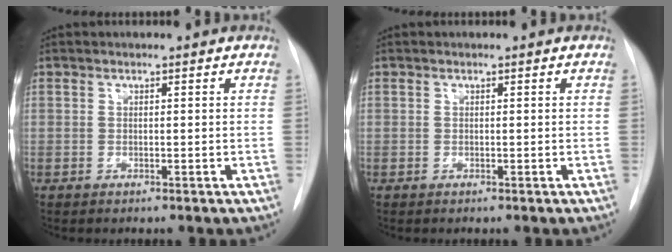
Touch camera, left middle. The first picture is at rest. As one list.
[{"total": 0.0}]